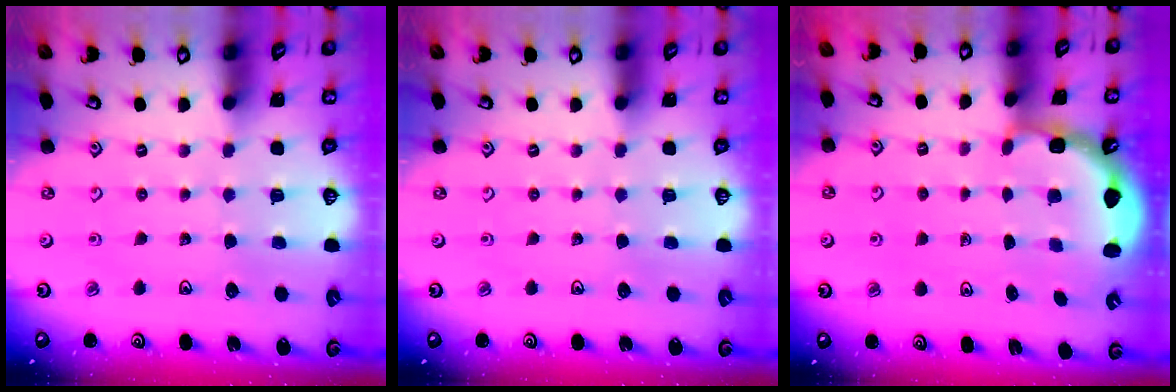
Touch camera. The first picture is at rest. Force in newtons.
{"total": 0.0}
{"total": 3.4, "press": 2.4, "slide": 2.4}